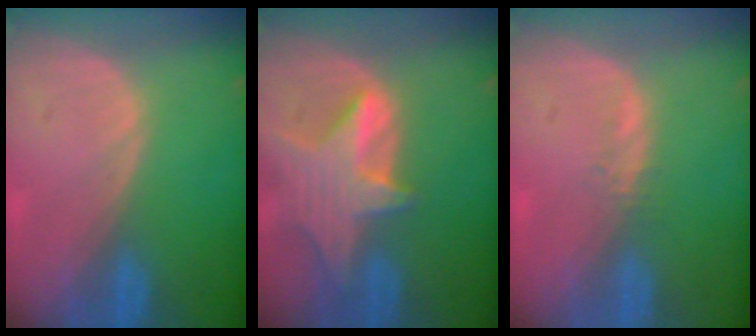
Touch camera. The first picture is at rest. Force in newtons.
{"total": 8.0, "press": 7.3, "slide": 3.2}
{"total": 1.1, "press": 1.0, "slide": 0.5}